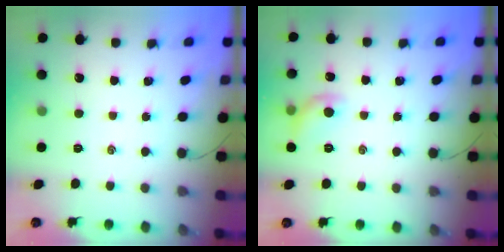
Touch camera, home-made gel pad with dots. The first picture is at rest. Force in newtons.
{"total": 7.7, "press": 7.6, "slide": 1.1}